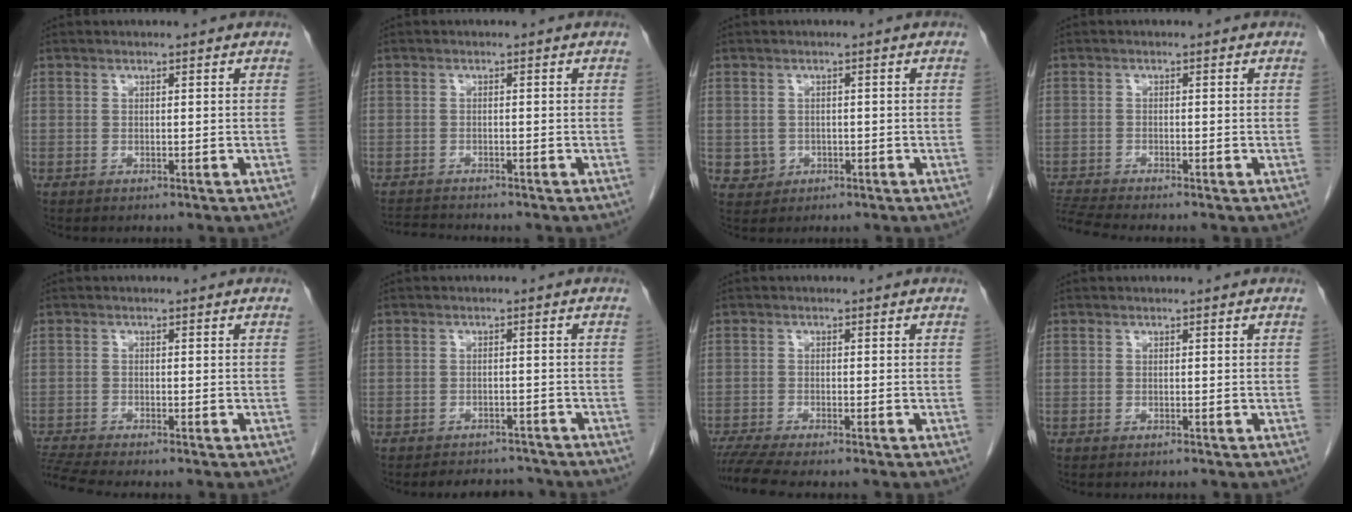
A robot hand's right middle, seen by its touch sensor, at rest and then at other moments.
{"total": 3.0, "force": [-3.0, -0.1, 0.3], "torque": [-0.006, -0.017, -0.052]}
{"total": 2.3, "force": [-0.4, 2.2, 0.4], "torque": [-0.003, 0.005, 0.001]}
{"total": 4.4, "force": [-4.1, -1.1, 0.9], "torque": [-0.026, -0.018, -0.077]}
{"total": 4.2, "force": [-3.8, -1.1, 1.2], "torque": [-0.034, -0.015, -0.073]}
{"total": 5.4, "force": [-5.1, 1.9, 0.5], "torque": [0.000, 0.004, -0.065]}
{"total": 4.8, "force": [-4.2, -0.4, 2.3], "torque": [-0.041, -0.014, -0.073]}
{"total": 0.0}